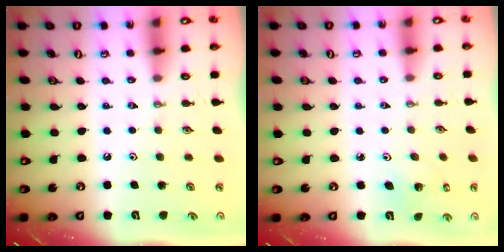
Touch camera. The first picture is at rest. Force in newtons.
{"total": 2.3, "press": 2.3, "slide": 0.2}